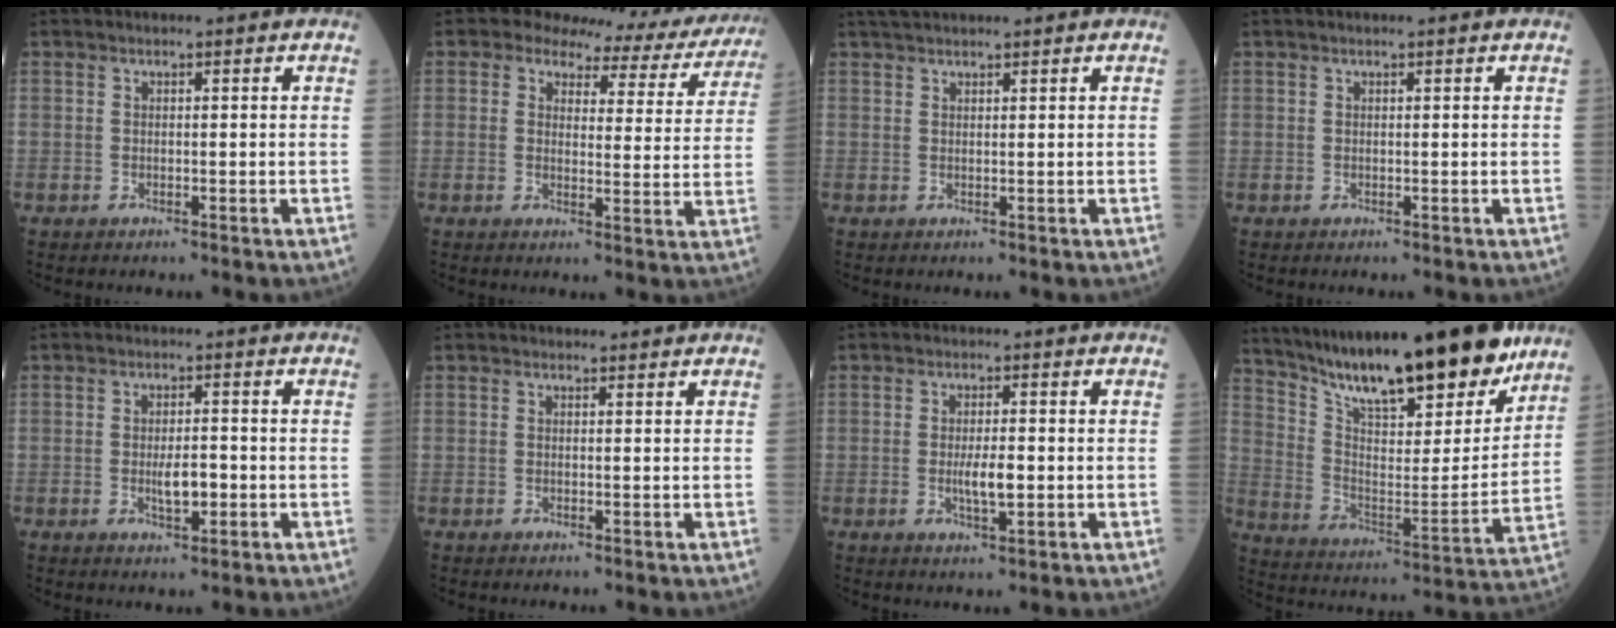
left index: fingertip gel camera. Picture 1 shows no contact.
{"total": 11.4, "force": [10.5, 4.0, 1.8], "torque": [-0.001, -0.016, 0.094]}
{"total": 3.6, "force": [3.2, 0.2, 1.5], "torque": [-0.024, 0.031, 0.058]}
{"total": 0.9, "force": [0.7, -0.1, 0.5], "torque": [-0.010, 0.011, 0.014]}
{"total": 3.5, "force": [-0.7, 1.1, 3.3], "torque": [-0.061, -0.001, -0.009]}
{"total": 0.9, "force": [0.9, 0.3, 0.0], "torque": [-0.011, -0.003, 0.010]}
{"total": 3.6, "force": [-0.4, 0.8, 3.5], "torque": [-0.067, -0.003, -0.005]}
{"total": 24.4, "force": [19.6, 4.6, 13.9], "torque": [-0.229, -0.022, 0.306]}